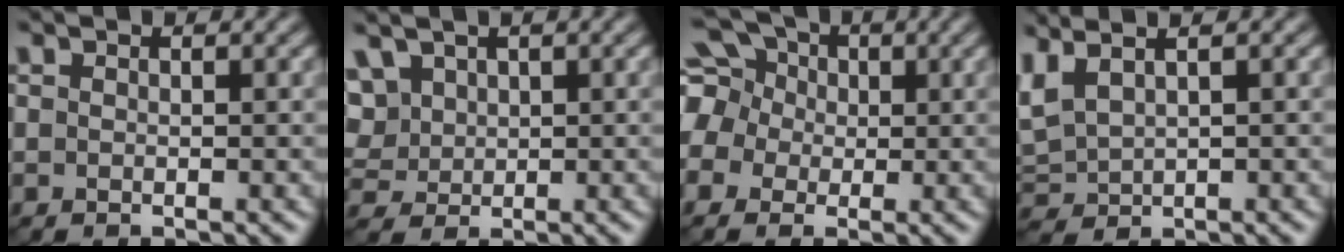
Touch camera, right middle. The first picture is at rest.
{"total": 7.7, "force": [3.6, 5.6, 4.0], "torque": [-0.084, 0.031, 0.055]}
{"total": 12.3, "force": [3.1, 10.3, 5.8], "torque": [-0.162, 0.042, 0.027]}
{"total": 3.0, "force": [1.1, 1.6, 2.3], "torque": [-0.070, 0.014, 0.034]}